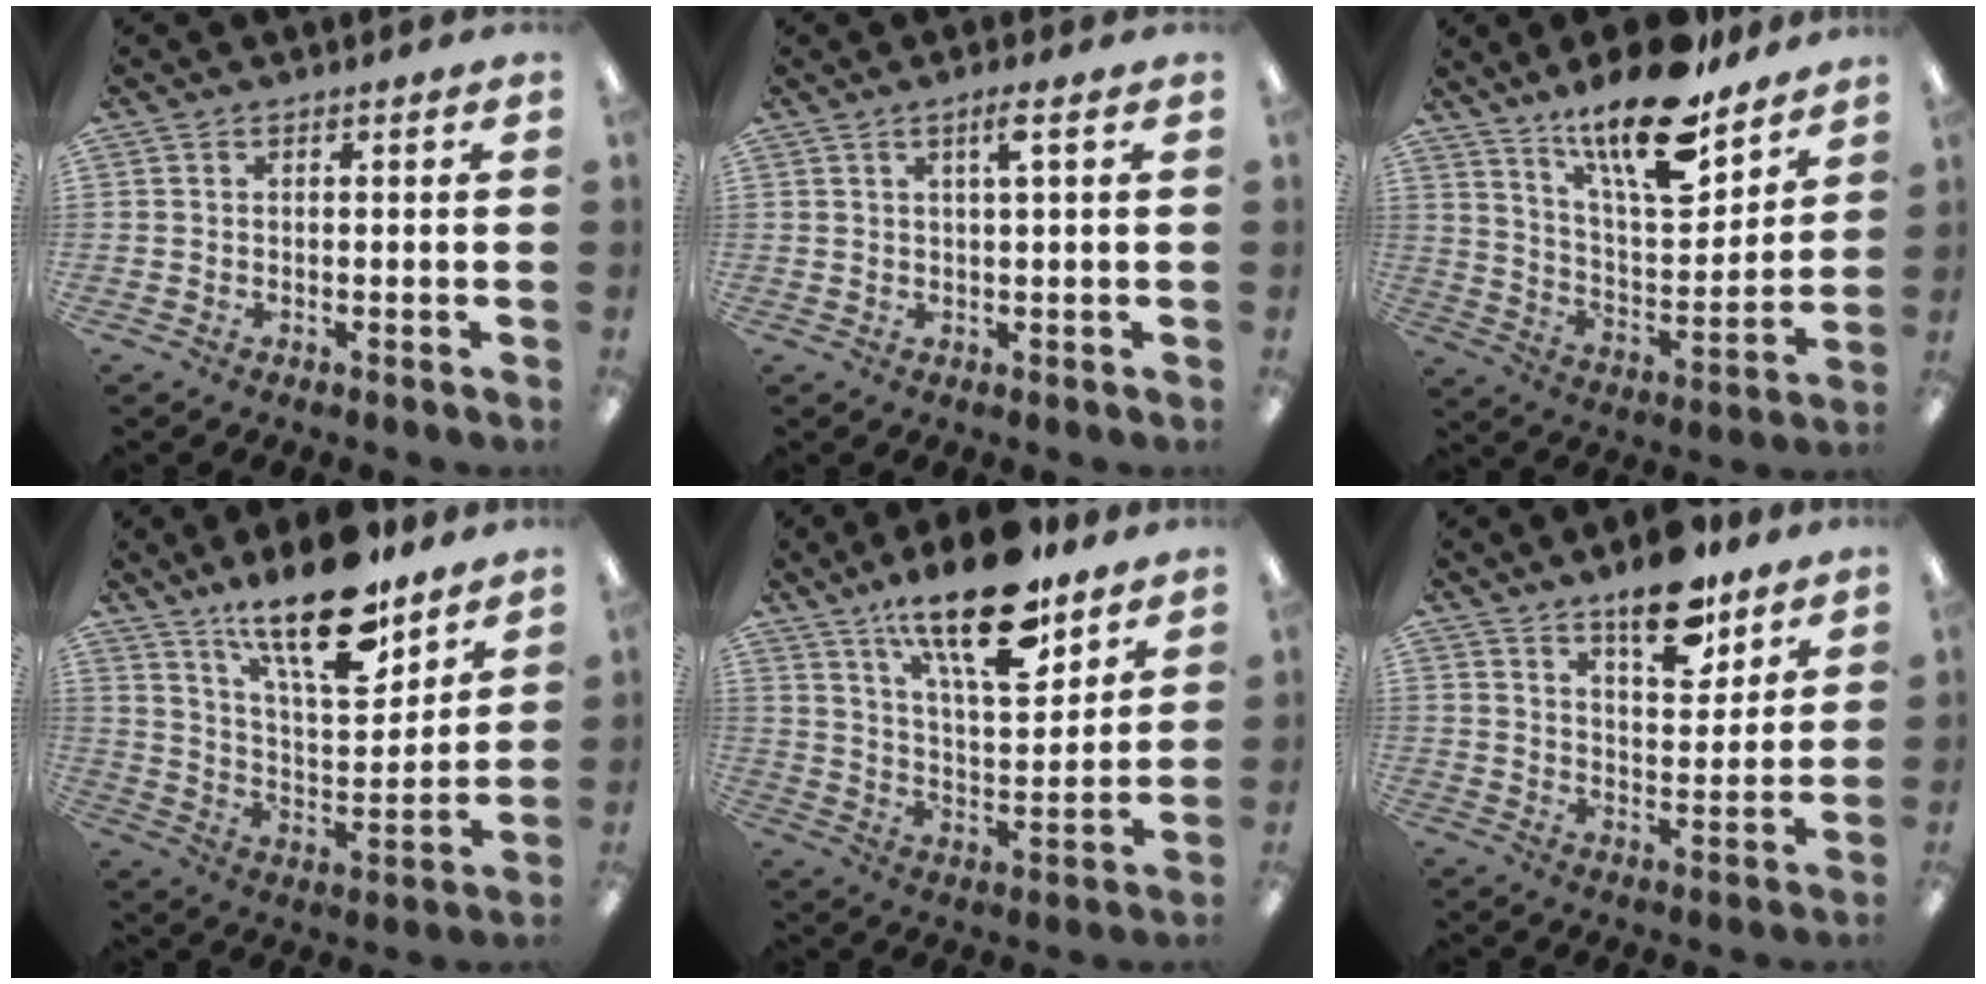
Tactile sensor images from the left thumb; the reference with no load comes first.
{"total": 3.2, "force": [1.7, 0.2, 2.7], "torque": [-0.050, -0.001, 0.025]}
{"total": 18.8, "force": [14.3, 5.8, 10.8], "torque": [-0.183, -0.093, 0.241]}
{"total": 20.4, "force": [14.6, 6.9, 12.5], "torque": [-0.202, -0.093, 0.245]}
{"total": 19.5, "force": [13.5, 6.6, 12.4], "torque": [-0.194, -0.080, 0.221]}
{"total": 12.6, "force": [9.7, 5.1, 6.3], "torque": [-0.070, -0.063, 0.166]}